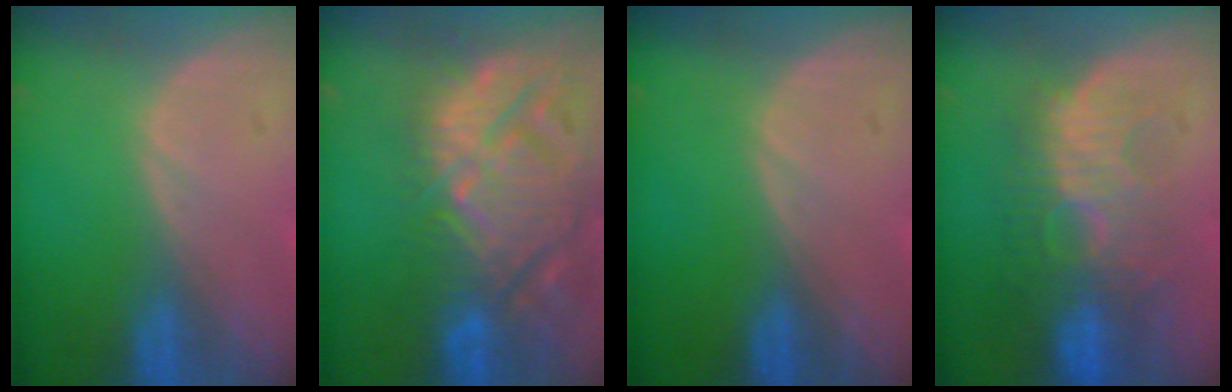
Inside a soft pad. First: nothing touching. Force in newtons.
{"total": 14.9, "press": 12.8, "slide": 7.7}
{"total": 0.0}
{"total": 10.9, "press": 9.4, "slide": 5.4}